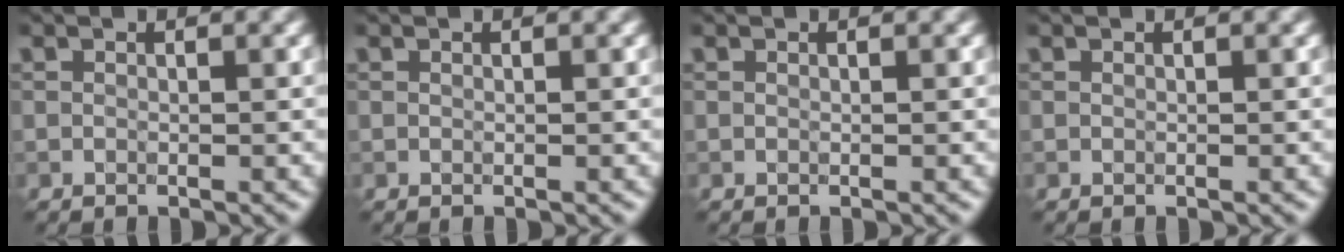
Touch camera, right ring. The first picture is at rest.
{"total": 0.0}
{"total": 0.0}
{"total": 0.0}